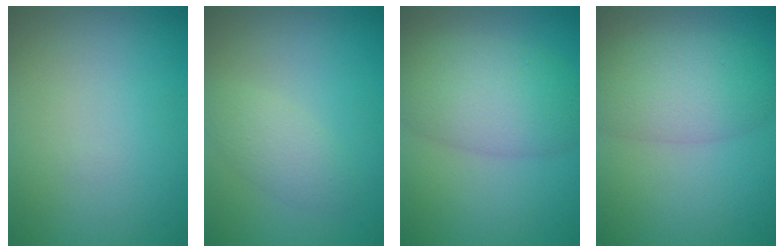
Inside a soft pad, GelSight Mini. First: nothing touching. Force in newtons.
{"total": 2.4, "press": 2.4, "slide": 0.1}
{"total": 6.8, "press": 6.7, "slide": 0.3}
{"total": 5.8, "press": 5.8, "slide": 0.3}